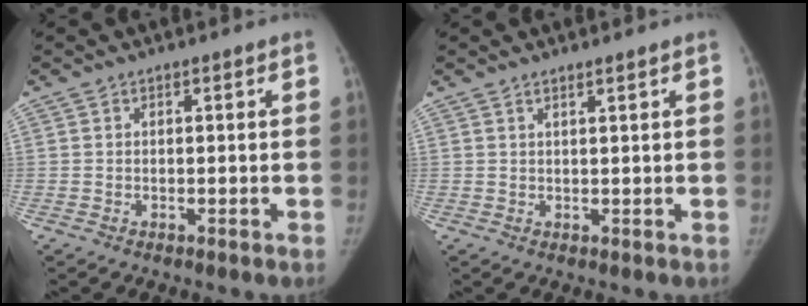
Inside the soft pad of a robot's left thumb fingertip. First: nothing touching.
{"total": 1.2, "force": [0.9, -0.2, 0.8], "torque": [-0.017, -0.008, 0.020]}